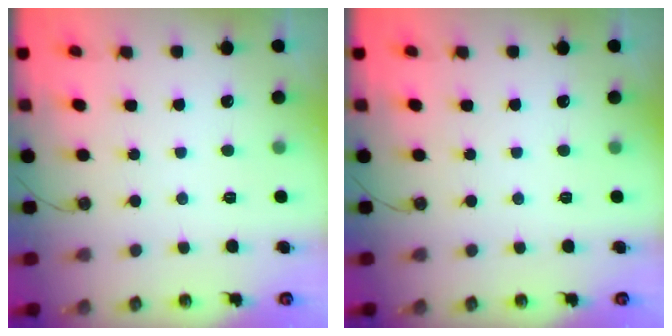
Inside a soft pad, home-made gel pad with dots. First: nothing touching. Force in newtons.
{"total": 0.0}